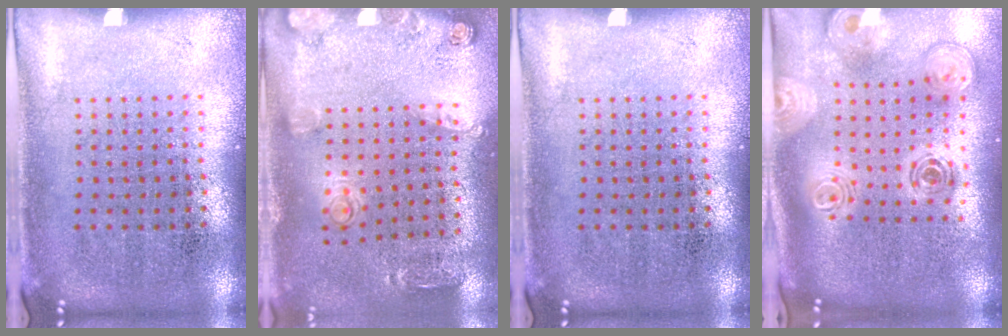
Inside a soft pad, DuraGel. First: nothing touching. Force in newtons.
{"total": 1.7, "press": 1.4, "slide": 1.0}
{"total": 0.0}
{"total": 2.0, "press": 1.7, "slide": 1.1}